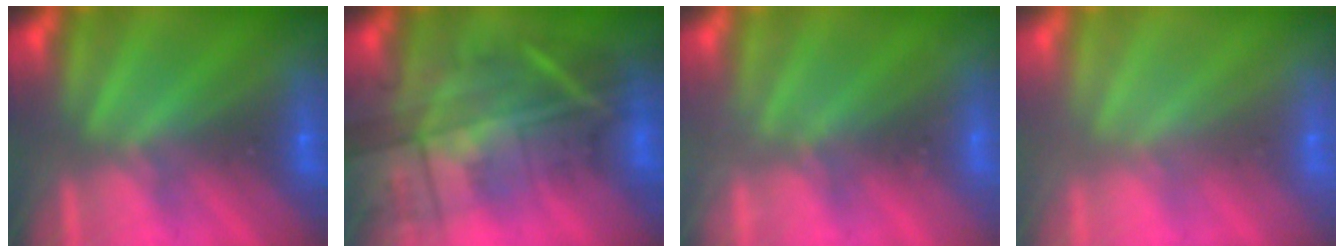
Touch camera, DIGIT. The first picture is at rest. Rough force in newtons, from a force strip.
{"total": 7.0}
{"total": 2.1}
{"total": 2.9}